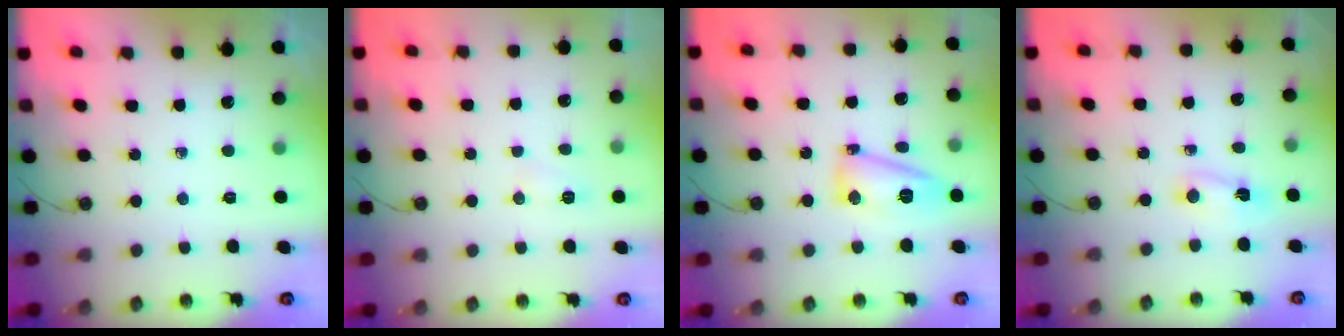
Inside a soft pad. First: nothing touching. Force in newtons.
{"total": 5.2, "press": 5.2, "slide": 0.5}
{"total": 10.5, "press": 10.2, "slide": 2.1}
{"total": 2.4, "press": 2.3, "slide": 0.4}